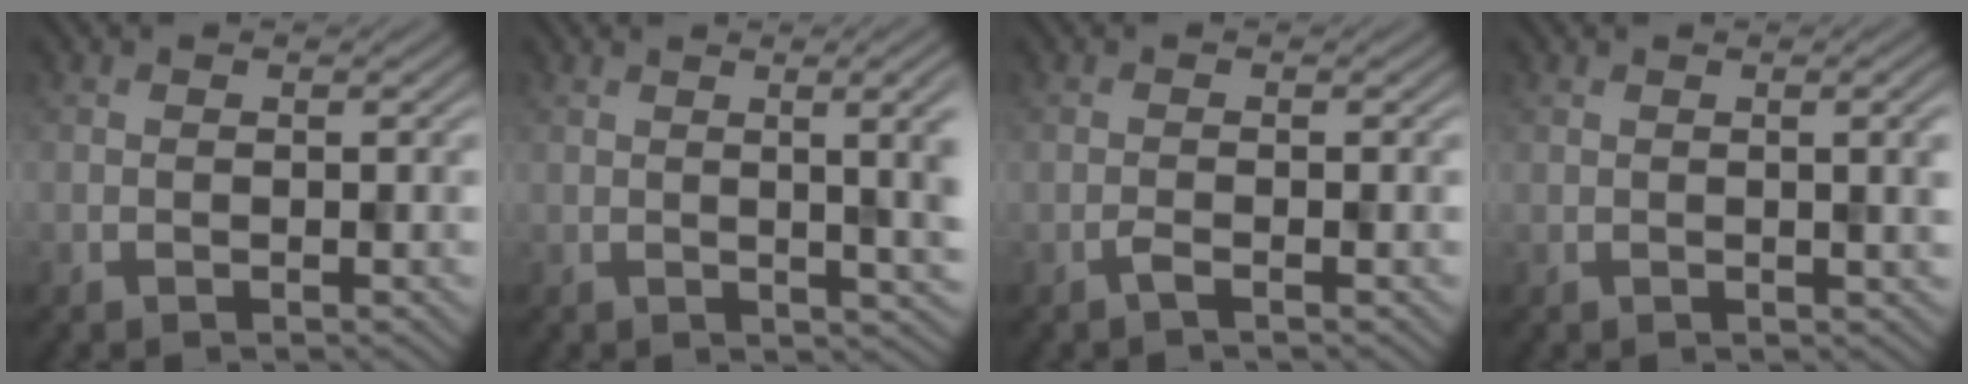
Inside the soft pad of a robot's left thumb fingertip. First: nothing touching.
{"total": 8.0, "force": [1.1, 2.7, 7.4], "torque": [-0.073, 0.008, 0.017]}
{"total": 0.7, "force": [-0.4, 0.0, 0.6], "torque": [-0.014, 0.002, -0.012]}
{"total": 3.4, "force": [0.6, 0.8, 3.2], "torque": [-0.041, 0.003, 0.011]}